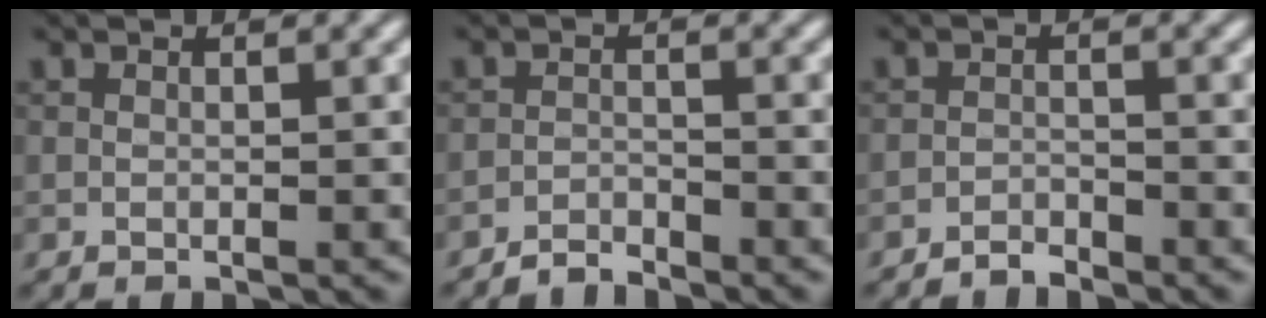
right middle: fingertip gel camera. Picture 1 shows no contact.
{"total": 1.9, "force": [-1.8, -0.1, -0.3], "torque": [0.007, 0.013, -0.032]}
{"total": 1.6, "force": [-1.6, -0.1, -0.3], "torque": [0.006, 0.013, -0.026]}